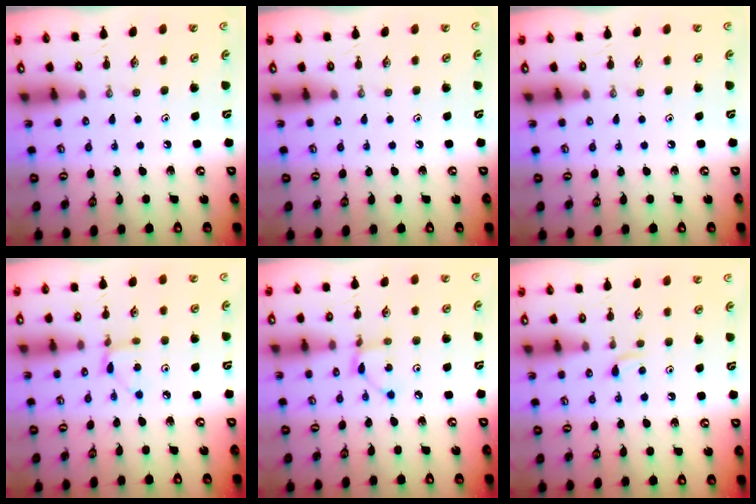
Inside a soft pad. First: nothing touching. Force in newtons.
{"total": 0.0}
{"total": 0.0}
{"total": 3.5, "press": 3.5, "slide": 0.4}
{"total": 2.8, "press": 2.8, "slide": 0.1}
{"total": 3.5, "press": 3.5, "slide": 0.5}